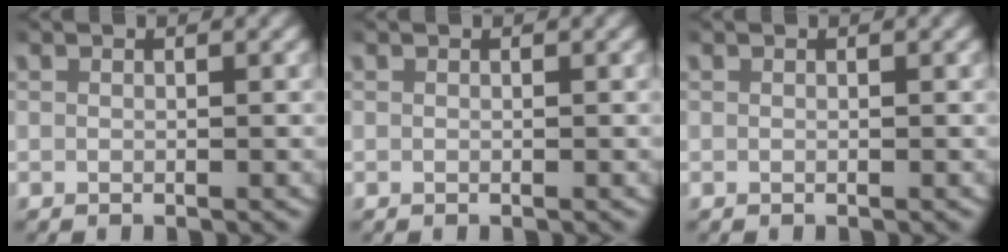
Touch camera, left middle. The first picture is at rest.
{"total": 0.0}
{"total": 0.0}